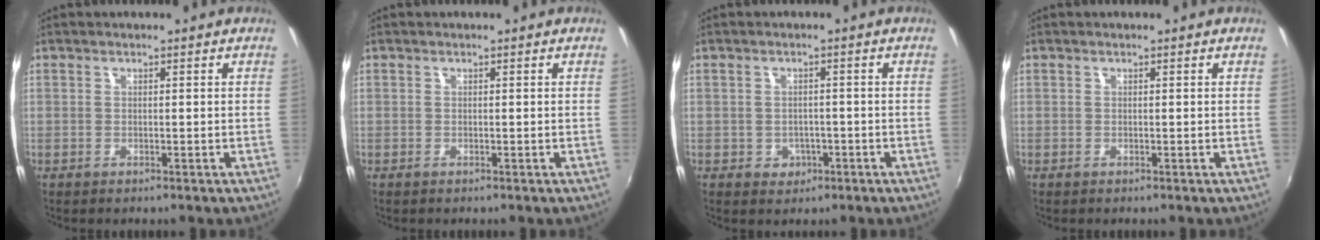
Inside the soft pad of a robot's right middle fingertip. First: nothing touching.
{"total": 0.0}
{"total": 3.4, "force": [-1.2, 3.0, 0.9], "torque": [-0.023, 0.002, -0.010]}
{"total": 0.0}